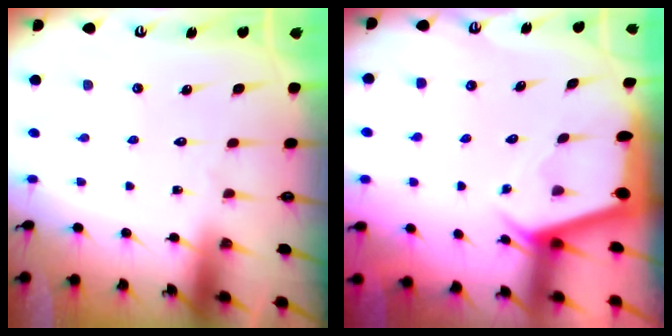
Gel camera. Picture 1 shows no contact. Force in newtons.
{"total": 2.4, "press": 2.4, "slide": 0.3}